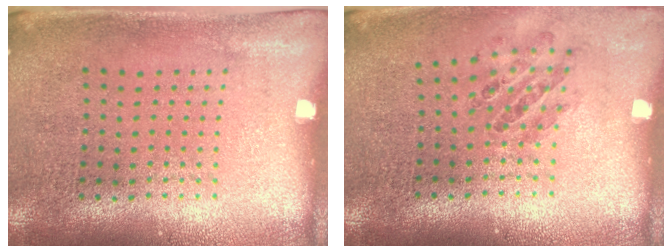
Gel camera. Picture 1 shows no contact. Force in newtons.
{"total": 0.8, "press": 0.8, "slide": 0.1}